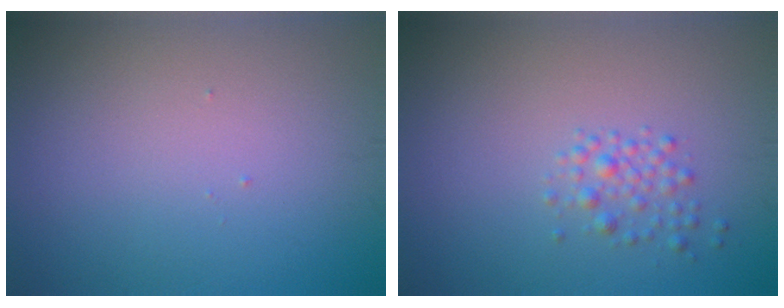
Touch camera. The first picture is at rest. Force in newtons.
{"total": 1.7, "press": 1.7, "slide": 0.1}